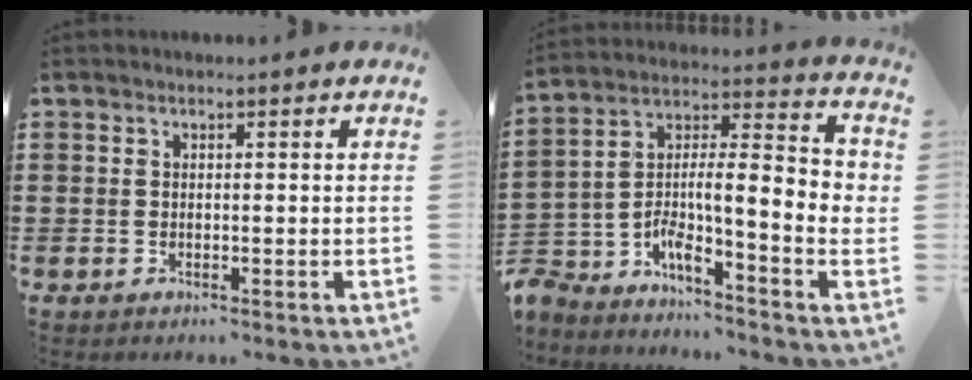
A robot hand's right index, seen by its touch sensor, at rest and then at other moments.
{"total": 6.5, "force": [-2.8, 0.7, 5.8], "torque": [-0.138, -0.040, -0.068]}